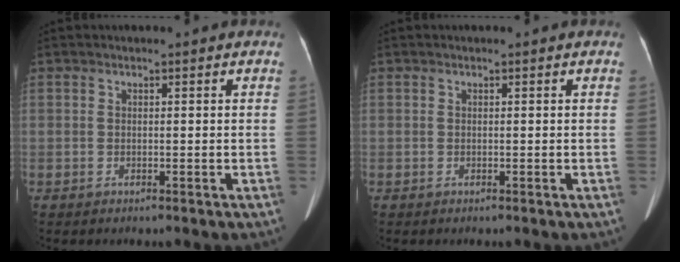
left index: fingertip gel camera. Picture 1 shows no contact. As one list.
[{"total": 0.0}]